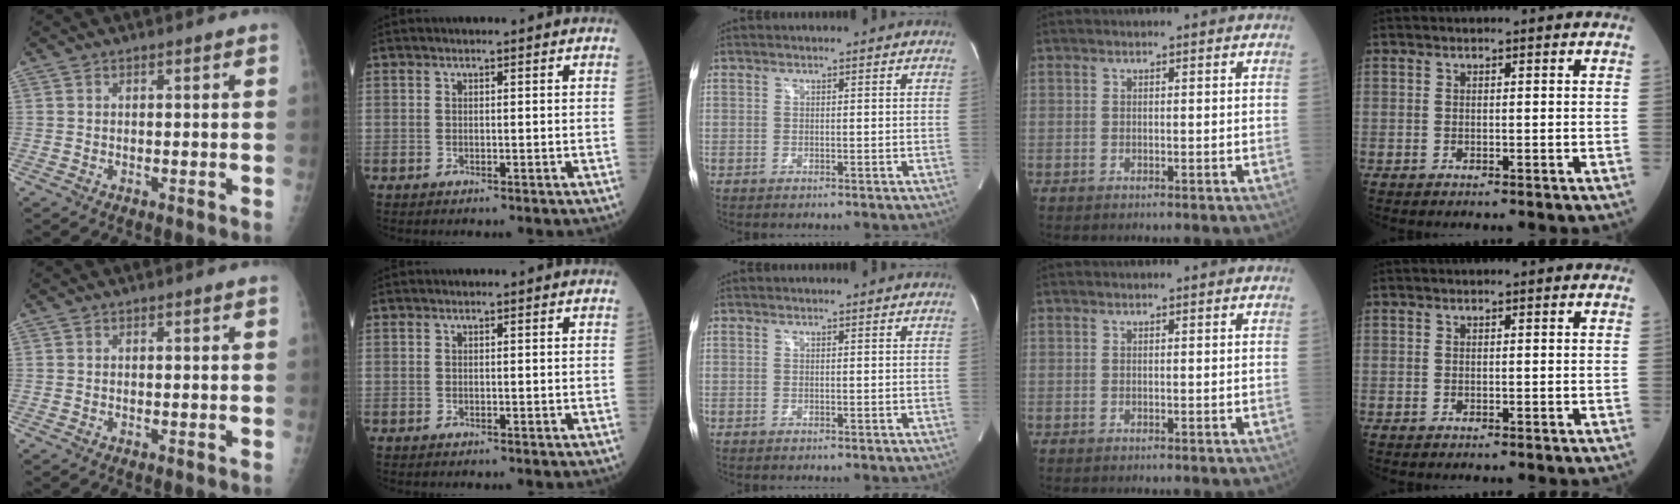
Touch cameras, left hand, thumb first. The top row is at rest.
{}